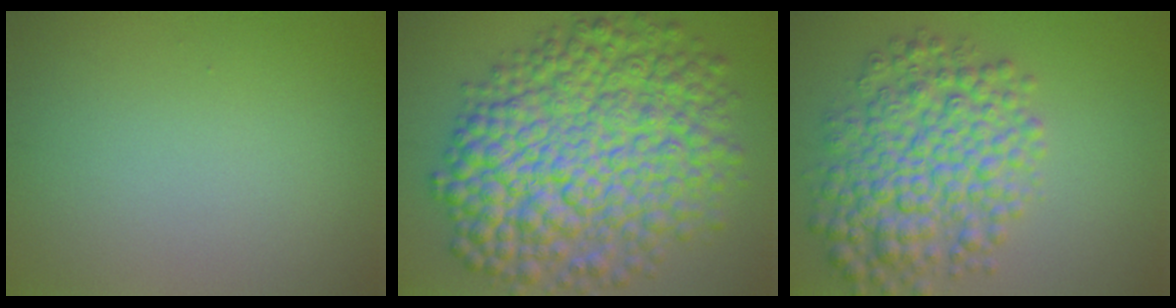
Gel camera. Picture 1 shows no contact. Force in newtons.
{"total": 13.5, "press": 13.5, "slide": 0.1}
{"total": 7.7, "press": 7.7, "slide": 0.1}